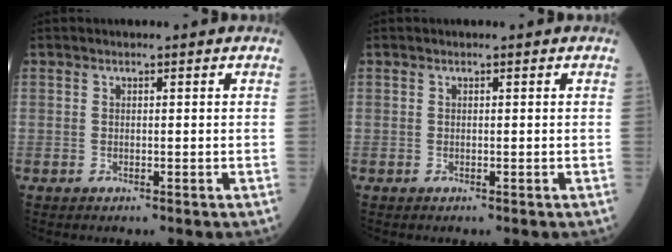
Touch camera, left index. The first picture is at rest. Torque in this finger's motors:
{"motor_torque": [0.02, -0.02, -0.01, -0.01]}